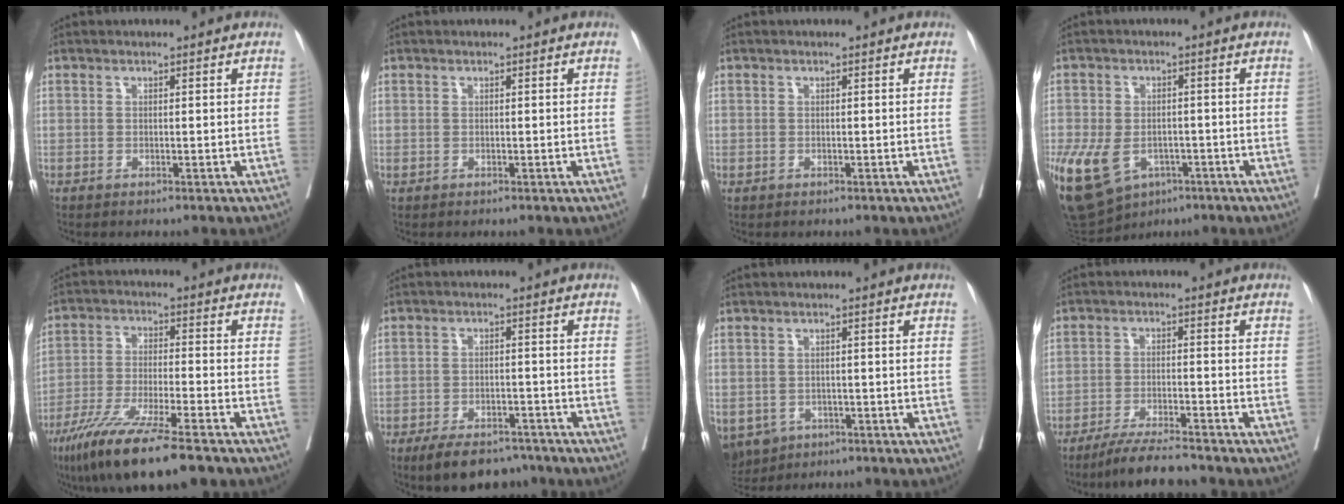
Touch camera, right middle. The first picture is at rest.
{"total": 0.0}
{"total": 0.0}
{"total": 18.4, "force": [-8.1, 12.9, 10.3], "torque": [-0.274, -0.010, -0.120]}
{"total": 14.5, "force": [-10.2, 1.2, 10.2], "torque": [-0.191, -0.046, -0.177]}
{"total": 8.5, "force": [-6.8, 3.5, 3.7], "torque": [-0.050, -0.001, -0.107]}
{"total": 8.2, "force": [-4.2, 6.5, 2.8], "torque": [-0.074, -0.007, -0.055]}
{"total": 7.1, "force": [-6.4, 0.0, 3.2], "torque": [-0.050, -0.021, -0.112]}